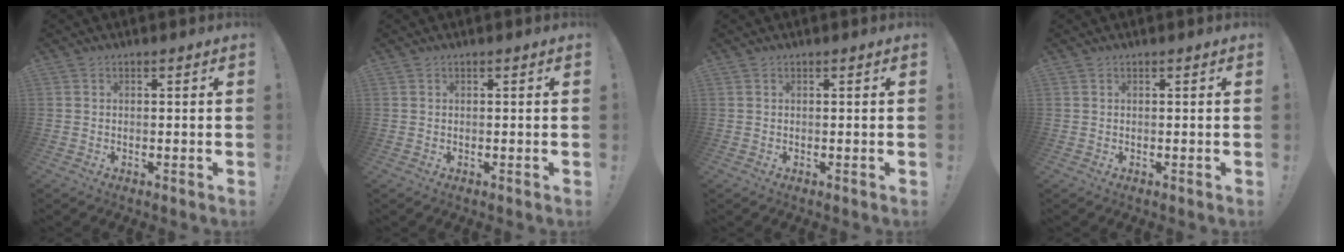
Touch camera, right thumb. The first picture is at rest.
{"total": 0.0}
{"total": 0.0}
{"total": 0.0}